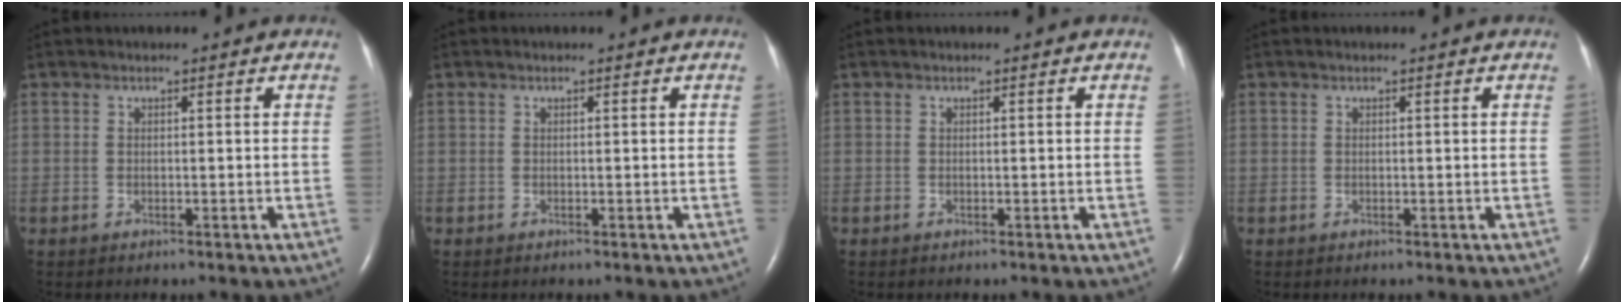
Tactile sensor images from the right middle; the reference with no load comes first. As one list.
[{"total": 0.0}, {"total": 0.0}, {"total": 0.0}]